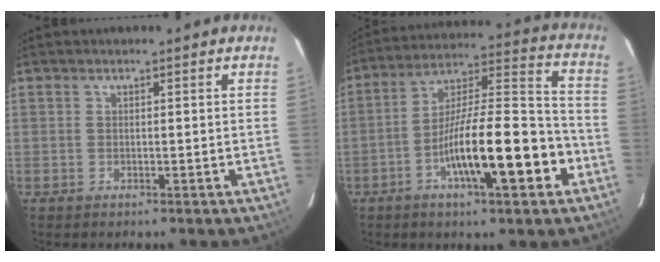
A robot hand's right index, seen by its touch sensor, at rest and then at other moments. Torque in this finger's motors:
{"motor_torque": [1.51, -0.63, 1.05, 0.21]}